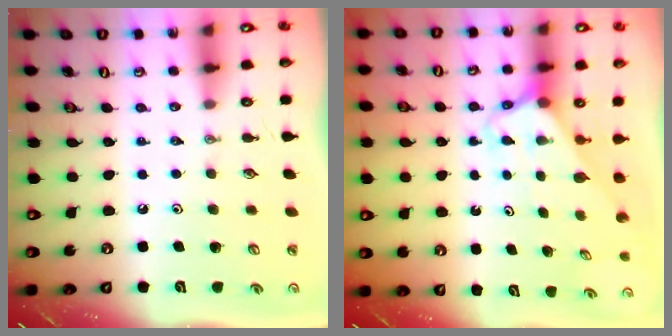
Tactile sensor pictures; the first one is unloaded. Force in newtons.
{"total": 2.7, "press": 2.7, "slide": 0.1}